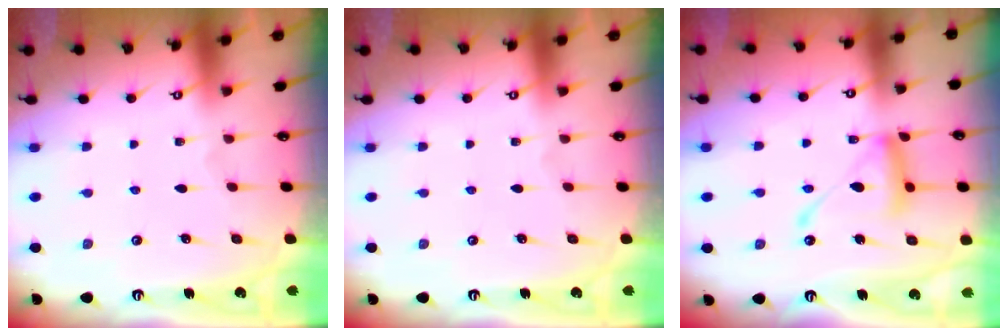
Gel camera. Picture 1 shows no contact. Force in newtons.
{"total": 0.0}
{"total": 13.5, "press": 13.4, "slide": 1.2}